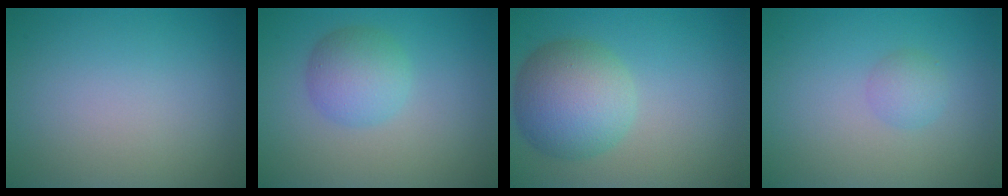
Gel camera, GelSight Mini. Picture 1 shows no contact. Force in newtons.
{"total": 3.5, "press": 3.5, "slide": 0.1}
{"total": 6.6, "press": 6.6, "slide": 0.2}
{"total": 1.5, "press": 1.5, "slide": 0.1}